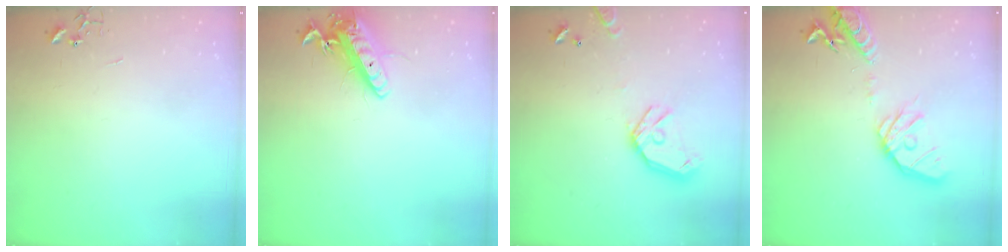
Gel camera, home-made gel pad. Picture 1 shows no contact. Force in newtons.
{"total": 14.0, "press": 13.7, "slide": 2.6}
{"total": 14.4, "press": 14.2, "slide": 2.1}
{"total": 17.8, "press": 17.5, "slide": 3.0}